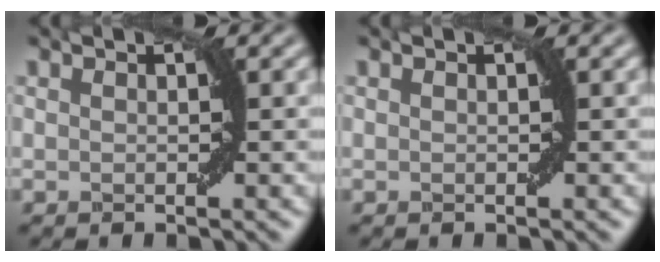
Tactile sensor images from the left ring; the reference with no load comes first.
{"total": 0.0}